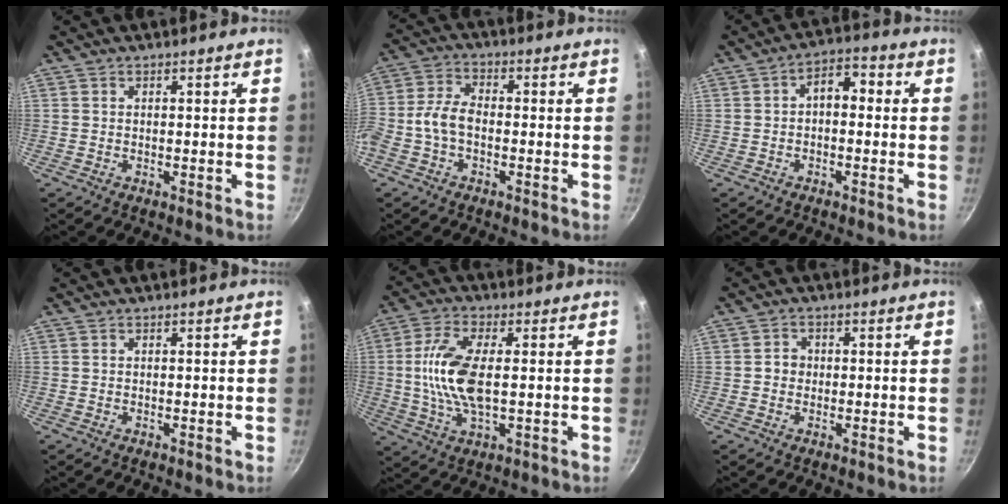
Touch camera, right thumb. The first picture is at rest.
{"total": 6.7, "force": [-1.8, 3.9, 5.1], "torque": [-0.106, 0.032, -0.049]}
{"total": 5.1, "force": [-0.2, 3.2, 4.0], "torque": [-0.040, 0.021, -0.013]}
{"total": 0.0}
{"total": 11.5, "force": [0.4, 5.0, 10.4], "torque": [-0.214, 0.006, 0.003]}
{"total": 2.3, "force": [-0.2, 2.1, 0.9], "torque": [-0.003, 0.006, -0.006]}